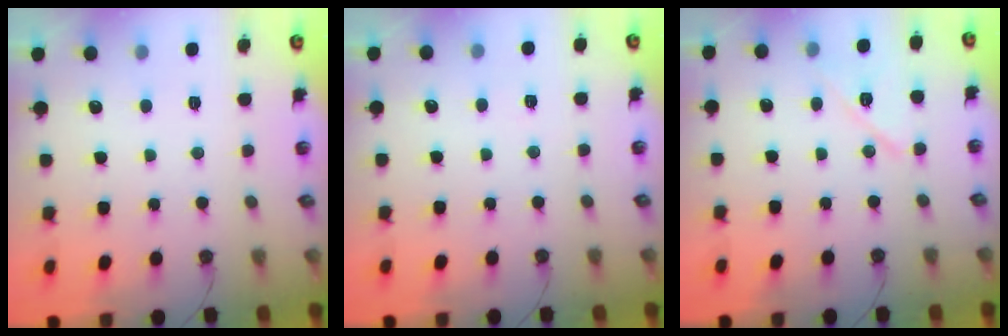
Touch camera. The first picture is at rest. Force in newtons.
{"total": 2.7, "press": 1.5, "slide": 2.3}
{"total": 9.8, "press": 8.7, "slide": 4.7}